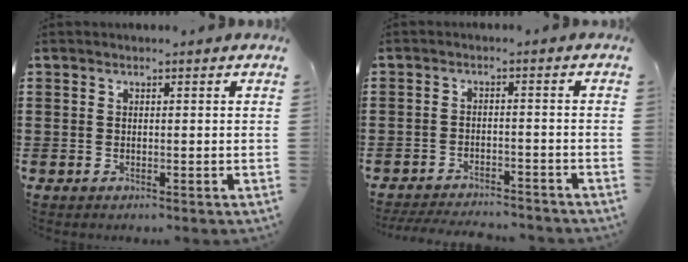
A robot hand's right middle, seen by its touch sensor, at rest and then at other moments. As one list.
[{"total": 3.8, "force": [-3.7, 0.4, 0.5], "torque": [-0.016, -0.001, -0.079]}]